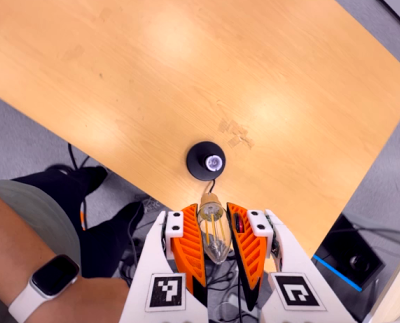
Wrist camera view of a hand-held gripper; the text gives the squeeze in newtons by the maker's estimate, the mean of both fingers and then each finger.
{"total": 19.7, "left": 21.4, "right": 18.1}